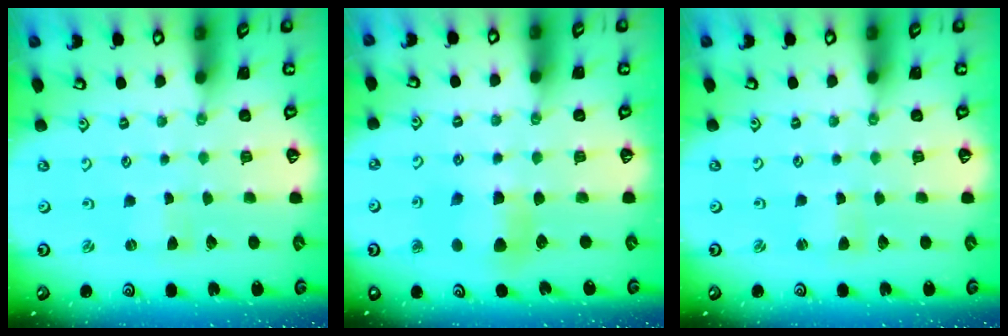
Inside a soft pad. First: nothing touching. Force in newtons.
{"total": 6.6, "press": 6.5, "slide": 0.6}
{"total": 1.1, "press": 1.1, "slide": 0.2}